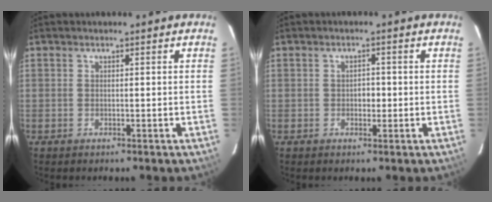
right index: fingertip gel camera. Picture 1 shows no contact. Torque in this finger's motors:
{"motor_torque": [0.09, 0.04, 0.06, 0.02]}